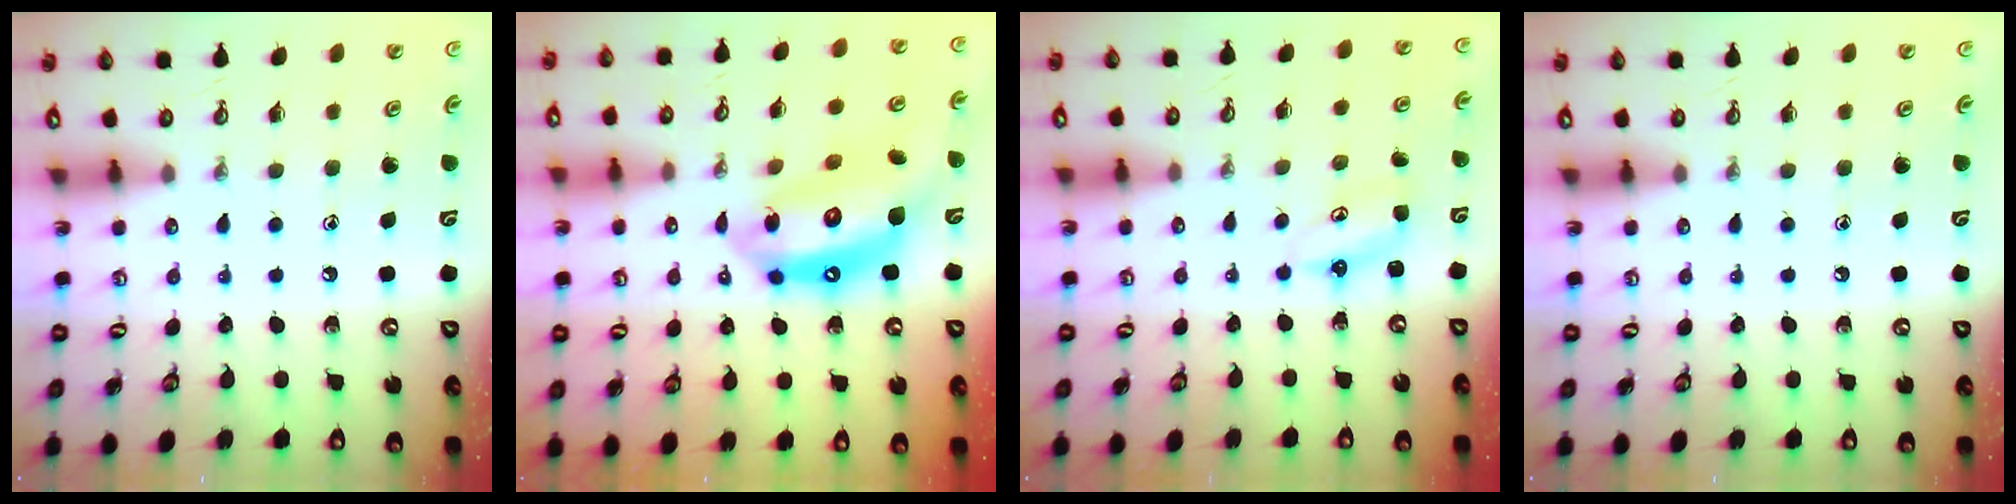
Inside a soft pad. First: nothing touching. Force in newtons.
{"total": 16.3, "press": 16.2, "slide": 1.9}
{"total": 4.5, "press": 4.4, "slide": 0.4}
{"total": 0.0}